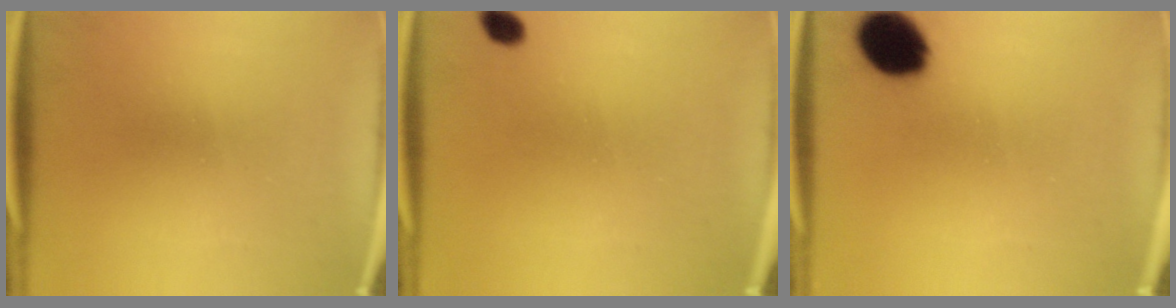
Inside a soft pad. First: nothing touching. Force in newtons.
{"total": 2.0}
{"total": 10.8}